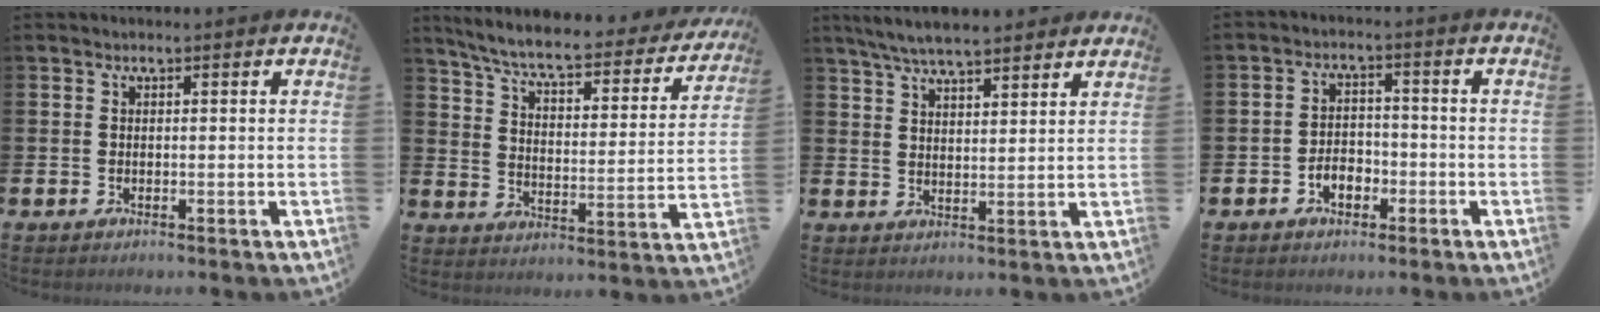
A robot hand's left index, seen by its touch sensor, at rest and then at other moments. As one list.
[{"total": 6.8, "force": [6.0, 1.1, 3.1], "torque": [-0.089, -0.043, 0.095]}, {"total": 6.1, "force": [5.8, 1.0, 1.8], "torque": [-0.048, -0.019, 0.105]}, {"total": 3.3, "force": [-1.6, 2.2, 1.8], "torque": [-0.025, 0.002, -0.037]}]